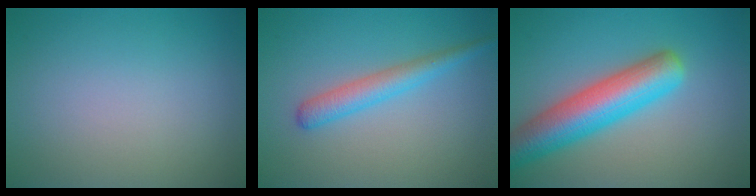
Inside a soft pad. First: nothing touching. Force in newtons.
{"total": 2.8, "press": 2.8, "slide": 0.0}
{"total": 7.5, "press": 7.5, "slide": 0.4}